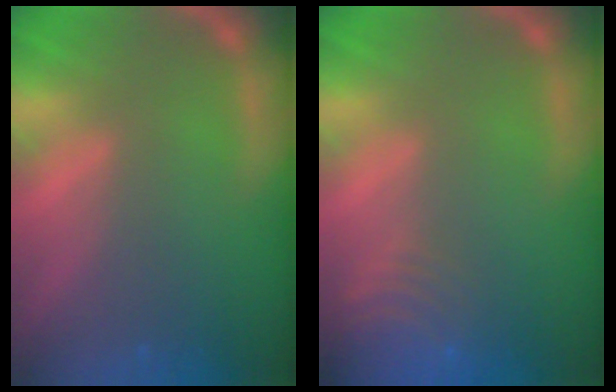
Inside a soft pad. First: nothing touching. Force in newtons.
{"total": 7.5}